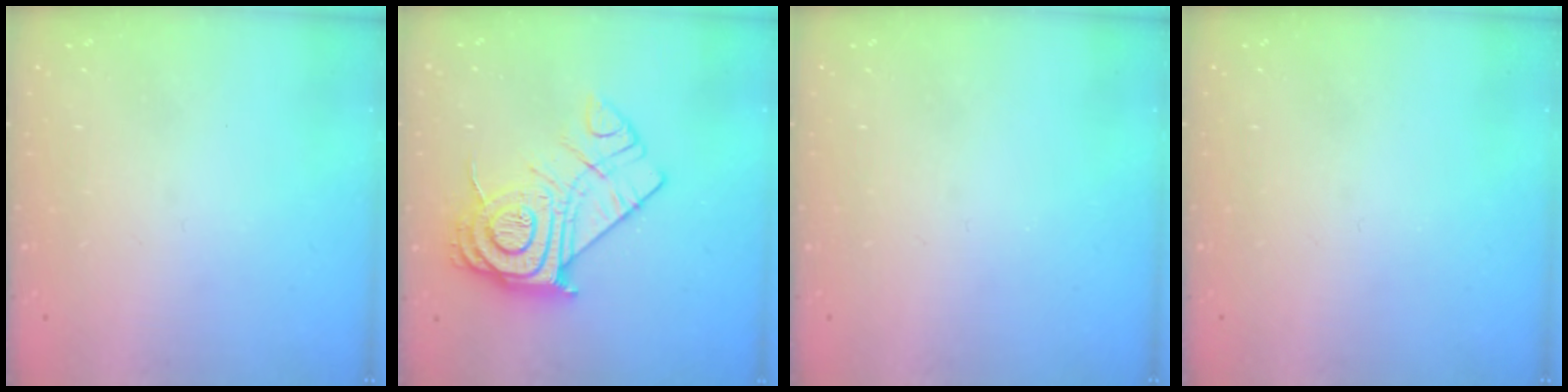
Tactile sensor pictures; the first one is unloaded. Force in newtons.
{"total": 18.3, "press": 18.3, "slide": 1.4}
{"total": 0.0}
{"total": 0.0}